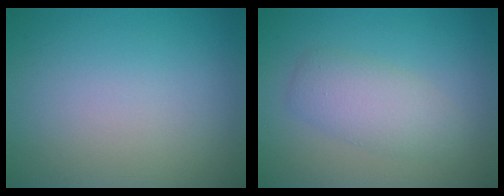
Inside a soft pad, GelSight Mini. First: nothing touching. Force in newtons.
{"total": 3.2, "press": 3.2, "slide": 0.1}